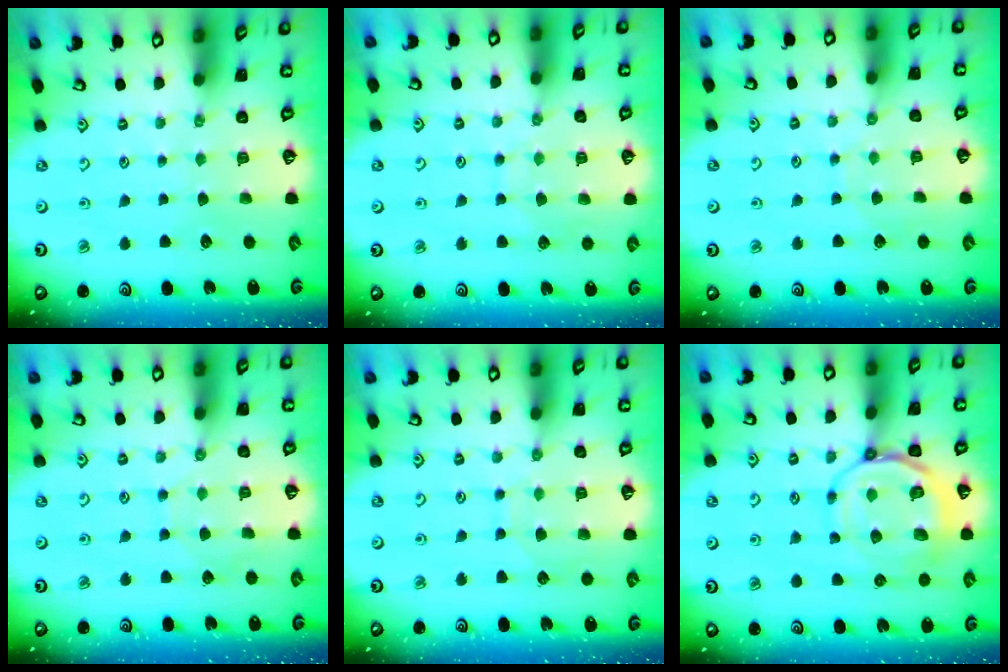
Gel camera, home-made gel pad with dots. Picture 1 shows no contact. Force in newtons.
{"total": 7.7, "press": 7.6, "slide": 0.6}
{"total": 4.8, "press": 4.7, "slide": 0.5}
{"total": 3.9, "press": 3.9, "slide": 0.5}
{"total": 6.9, "press": 6.9, "slide": 0.7}
{"total": 12.6, "press": 12.5, "slide": 1.5}